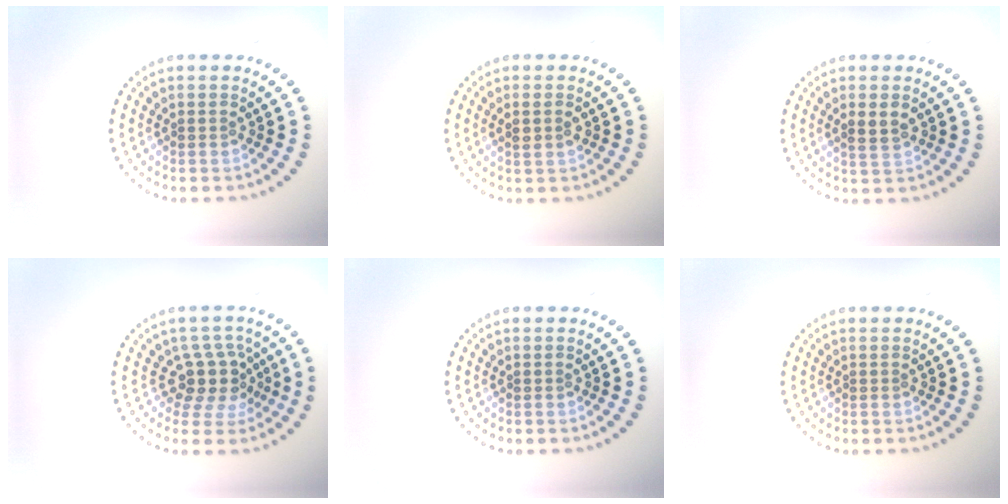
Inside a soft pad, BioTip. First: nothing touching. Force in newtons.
{"total": 1.5, "press": 1.4, "slide": 0.6}
{"total": 1.9, "press": 1.8, "slide": 0.5}
{"total": 3.4, "press": 2.6, "slide": 2.1}
{"total": 0.0}
{"total": 0.0}